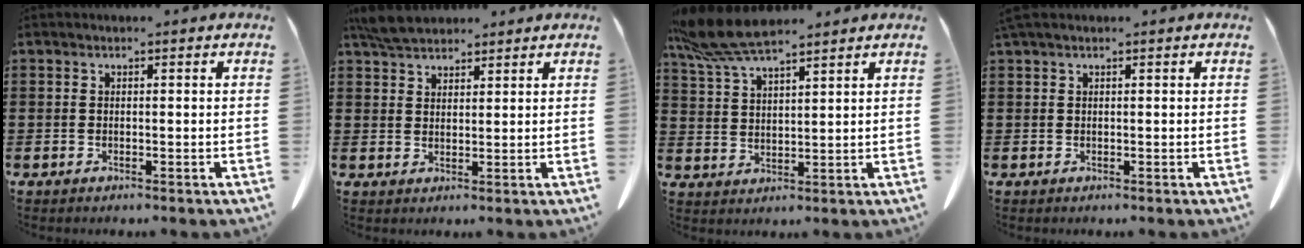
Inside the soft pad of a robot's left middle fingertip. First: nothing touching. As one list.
[{"total": 4.4, "force": [4.0, 1.4, 1.3], "torque": [-0.037, -0.002, 0.077]}, {"total": 8.3, "force": [6.7, 1.5, 4.7], "torque": [-0.116, -0.015, 0.123]}, {"total": 0.7, "force": [0.4, 0.0, 0.5], "torque": [-0.012, 0.001, 0.008]}]